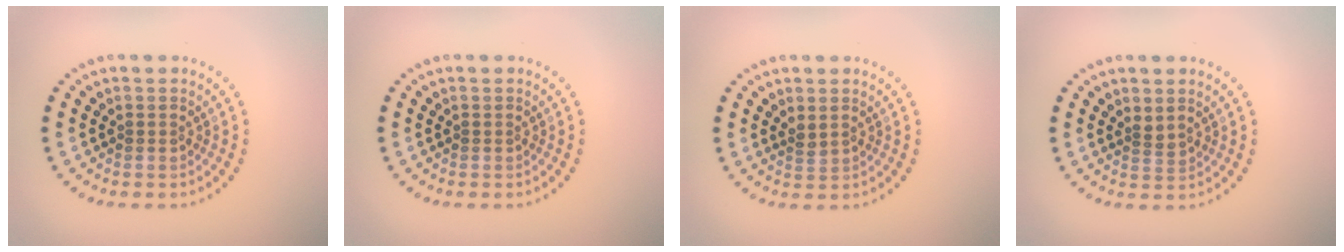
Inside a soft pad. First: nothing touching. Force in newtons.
{"total": 0.0}
{"total": 1.0, "press": 0.8, "slide": 0.7}
{"total": 1.0, "press": 0.6, "slide": 0.7}